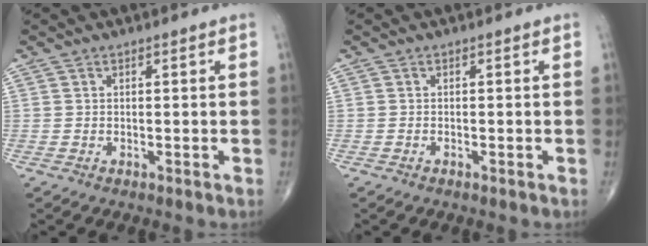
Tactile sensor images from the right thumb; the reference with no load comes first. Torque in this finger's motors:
{"motor_torque": [-0.28, 0.01, -0.23, -0.01, -0.01]}